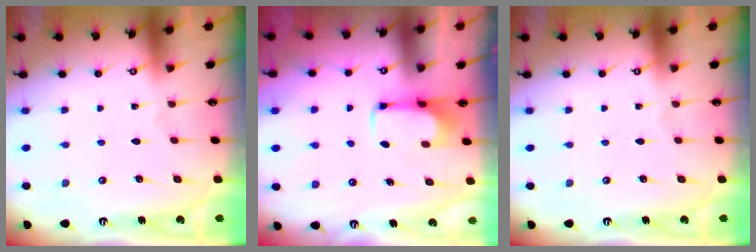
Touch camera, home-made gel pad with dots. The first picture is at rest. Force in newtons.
{"total": 2.0, "press": 2.0, "slide": 0.2}
{"total": 0.0}